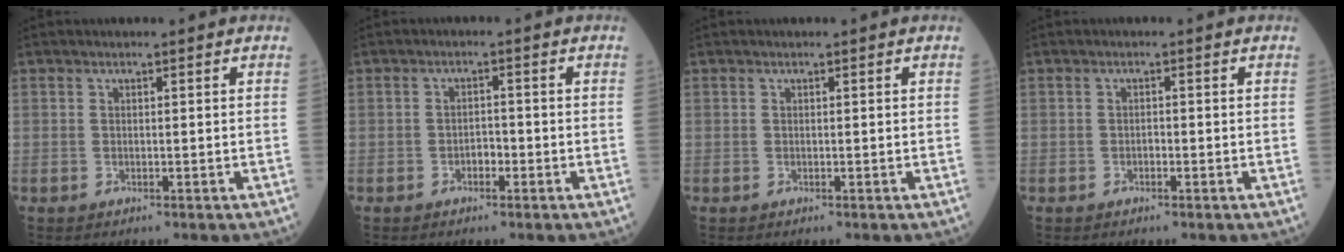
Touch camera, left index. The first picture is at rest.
{"total": 1.7, "force": [-0.9, 0.9, 1.2], "torque": [-0.015, 0.005, -0.017]}
{"total": 0.0}
{"total": 0.6, "force": [-0.3, 0.3, 0.4], "torque": [-0.005, 0.002, -0.008]}